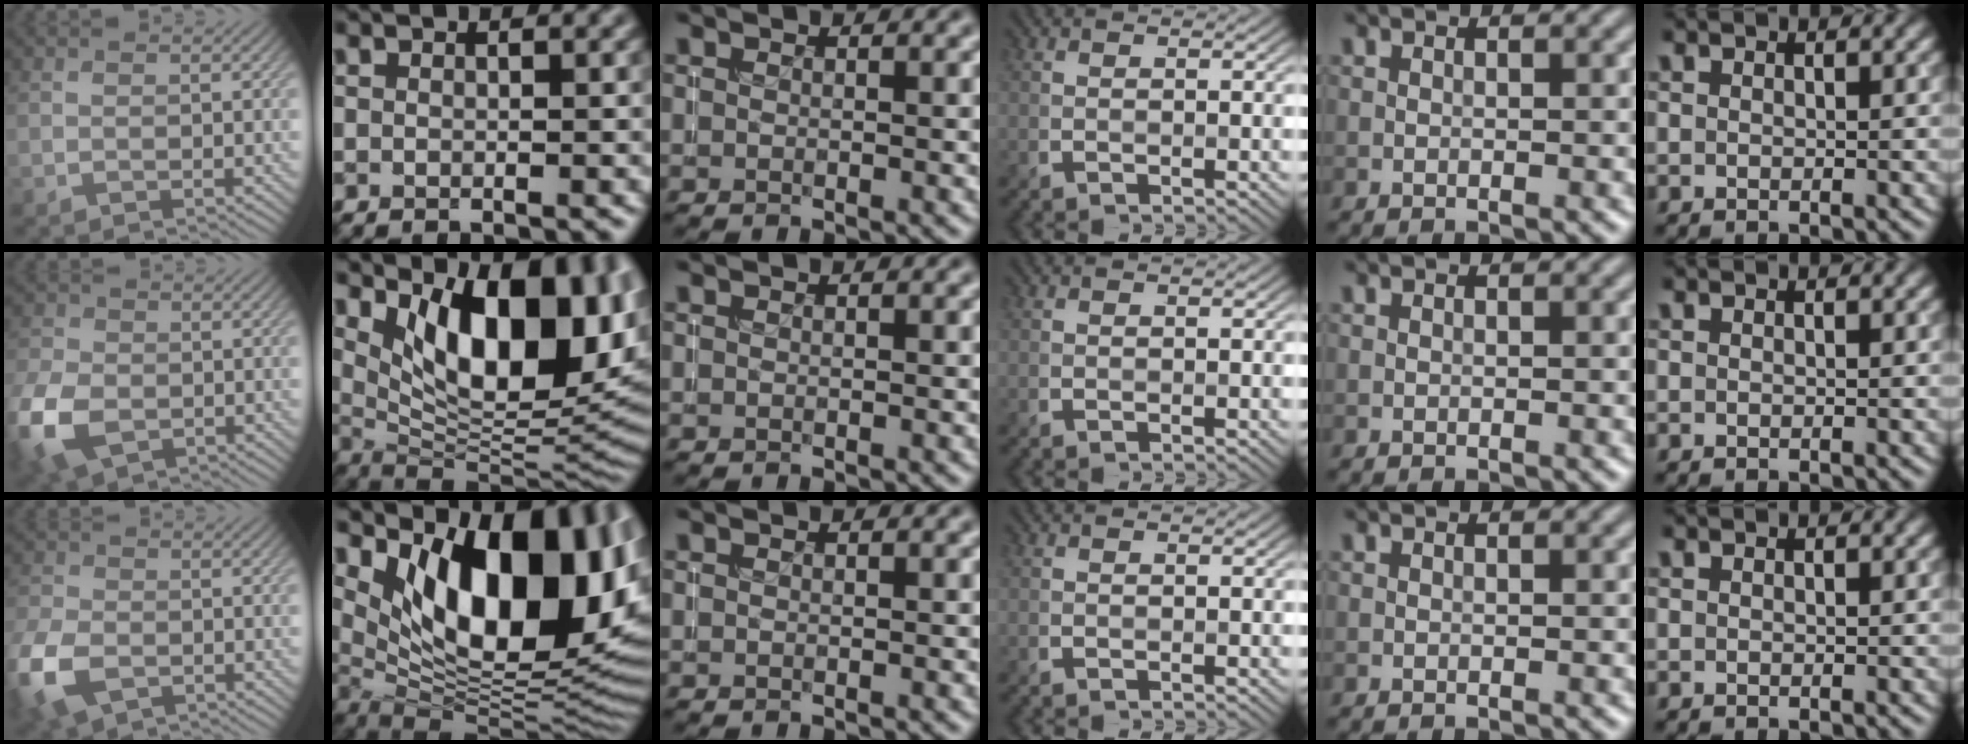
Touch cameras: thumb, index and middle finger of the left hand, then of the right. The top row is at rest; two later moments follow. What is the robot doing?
{"motion": "insert", "object": "coin"}